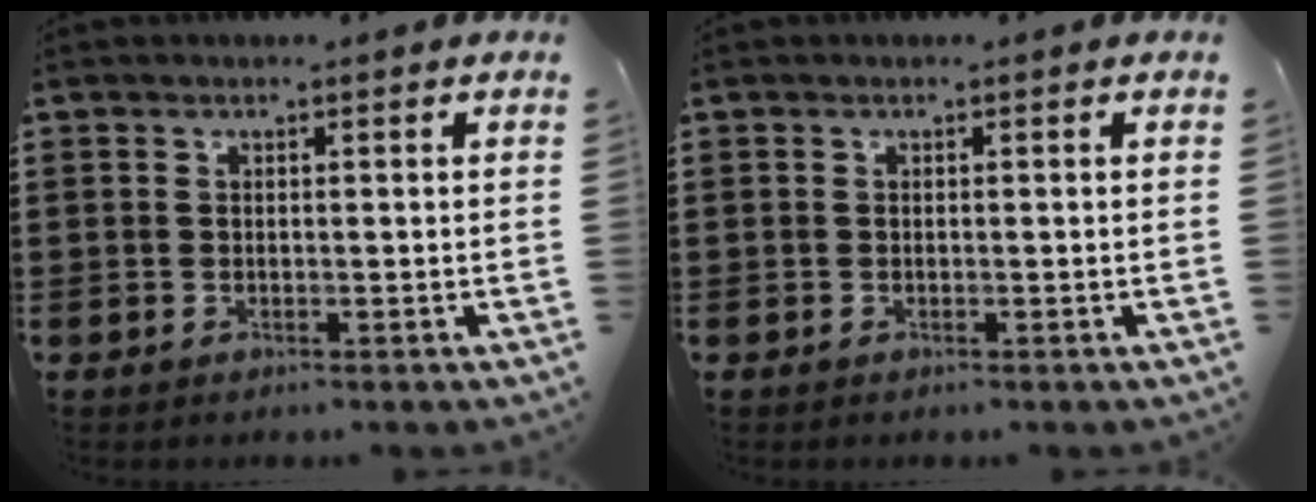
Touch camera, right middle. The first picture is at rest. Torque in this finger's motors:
{"motor_torque": [0.09, -0.02, 0.02, 0.01]}